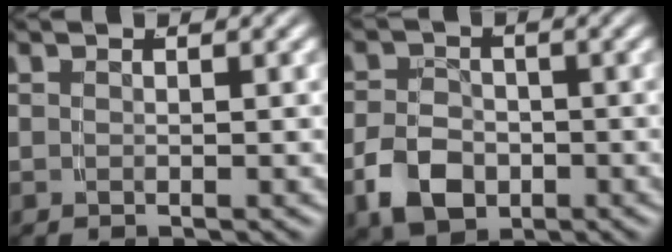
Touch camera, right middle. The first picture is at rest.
{"total": 5.0, "force": [-1.6, 3.8, 2.9], "torque": [-0.052, -0.011, -0.025]}